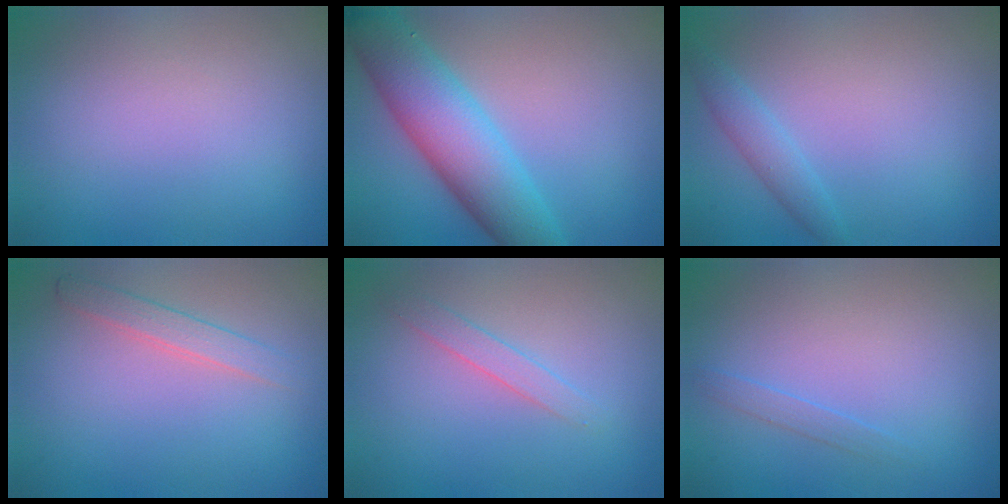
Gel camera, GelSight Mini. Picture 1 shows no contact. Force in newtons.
{"total": 8.0, "press": 8.0, "slide": 0.1}
{"total": 1.8, "press": 1.8, "slide": 0.1}
{"total": 1.7, "press": 1.7, "slide": 0.1}
{"total": 1.4, "press": 1.4, "slide": 0.0}
{"total": 0.9, "press": 0.9, "slide": 0.0}